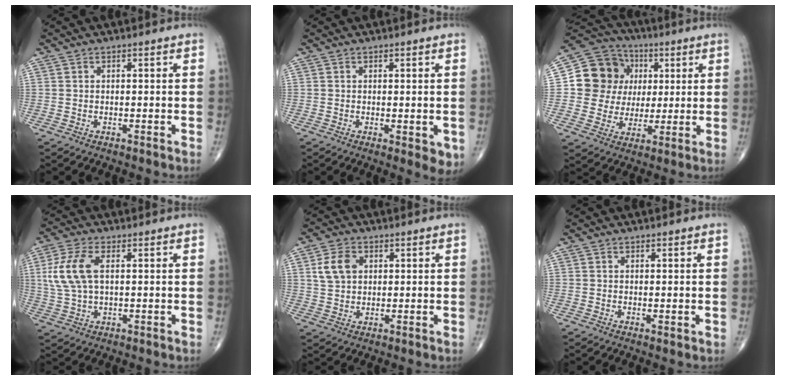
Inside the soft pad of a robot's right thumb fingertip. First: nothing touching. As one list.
[{"total": 4.1, "force": [-0.9, 1.5, 3.7], "torque": [-0.039, -0.010, -0.008]}, {"total": 14.9, "force": [2.7, 13.7, 5.4], "torque": [-0.054, 0.016, 0.049]}, {"total": 9.1, "force": [1.8, 4.7, 7.6], "torque": [-0.177, 0.007, 0.036]}, {"total": 6.2, "force": [1.8, 4.5, 3.8], "torque": [-0.062, -0.001, 0.034]}, {"total": 0.7, "force": [0.0, 0.2, 0.6], "torque": [-0.014, -0.005, 0.001]}]